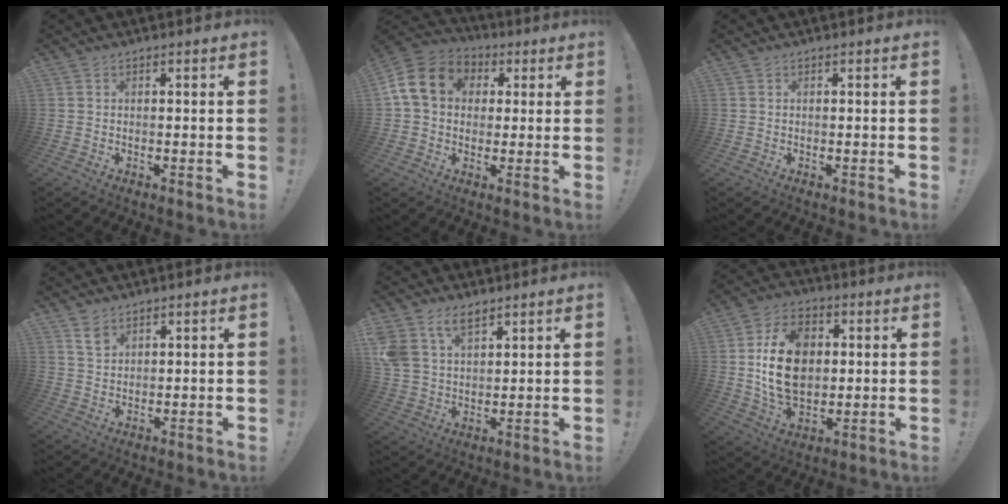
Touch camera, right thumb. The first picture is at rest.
{"total": 14.8, "force": [3.4, 11.8, 8.3], "torque": [-0.135, 0.011, 0.072]}
{"total": 0.0}
{"total": 3.9, "force": [2.9, 2.3, 1.4], "torque": [-0.011, -0.020, 0.052]}
{"total": 9.8, "force": [6.4, 5.7, 4.7], "torque": [-0.087, -0.024, 0.127]}
{"total": 18.5, "force": [1.8, 13.3, 12.7], "torque": [-0.219, 0.005, 0.036]}